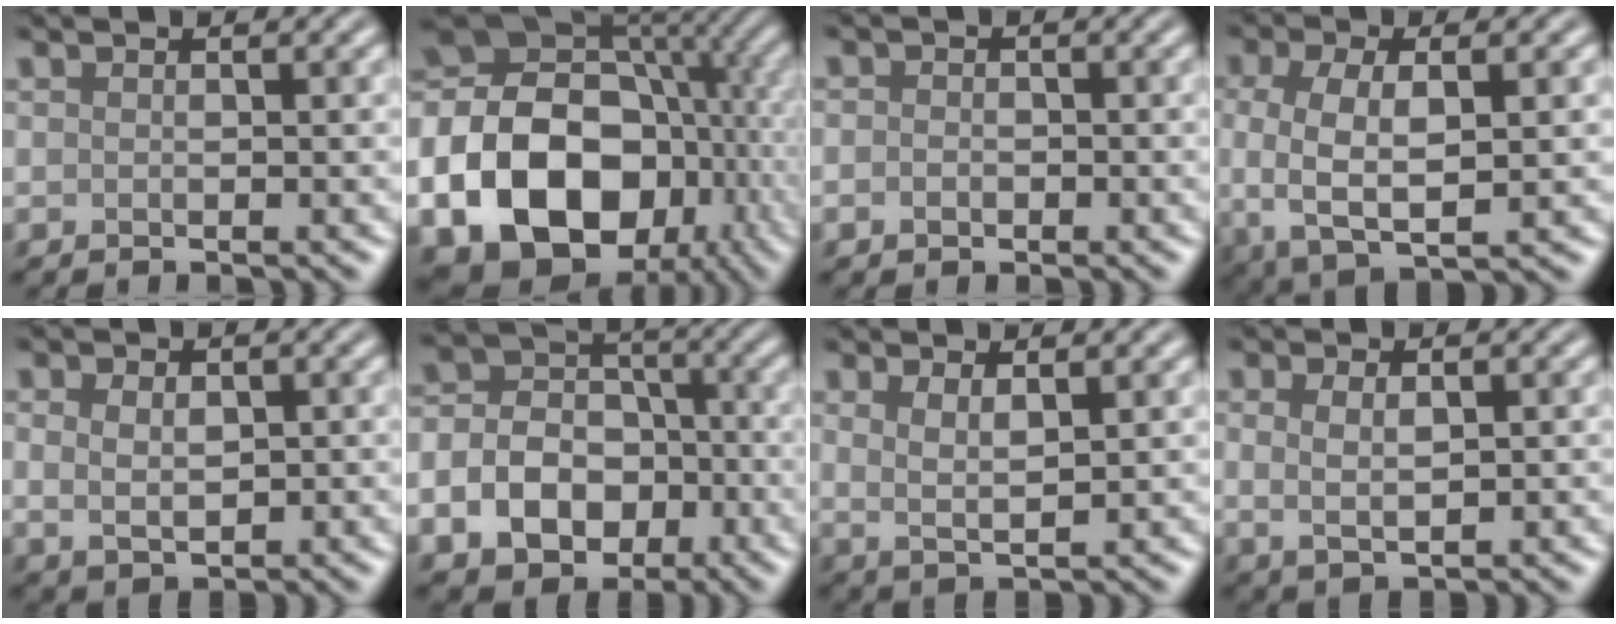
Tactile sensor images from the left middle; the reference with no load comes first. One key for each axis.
{"total": 23.3, "fx": -6.2, "fy": 18.3, "fz": 13.0, "tx": -0.268, "ty": -0.028, "tz": -0.118}
{"total": 1.2, "fx": -0.3, "fy": 1.1, "fz": 0.5, "tx": 0.001, "ty": -0.003, "tz": -0.013}
{"total": 5.8, "fx": -0.4, "fy": 2.6, "fz": 5.2, "tx": -0.108, "ty": -0.005, "tz": -0.007}
{"total": 3.2, "fx": 0.2, "fy": 2.2, "fz": 2.3, "tx": -0.036, "ty": 0.000, "tz": 0.009}
{"total": 9.5, "fx": -3.6, "fy": 7.3, "fz": 5.0, "tx": -0.083, "ty": -0.016, "tz": -0.068}
{"total": 2.1, "fx": 1.0, "fy": 0.6, "fz": 1.7, "tx": -0.034, "ty": -0.007, "tz": 0.022}
{"total": 2.6, "fx": 0.2, "fy": 1.4, "fz": 2.2, "tx": -0.044, "ty": -0.002, "tz": 0.006}